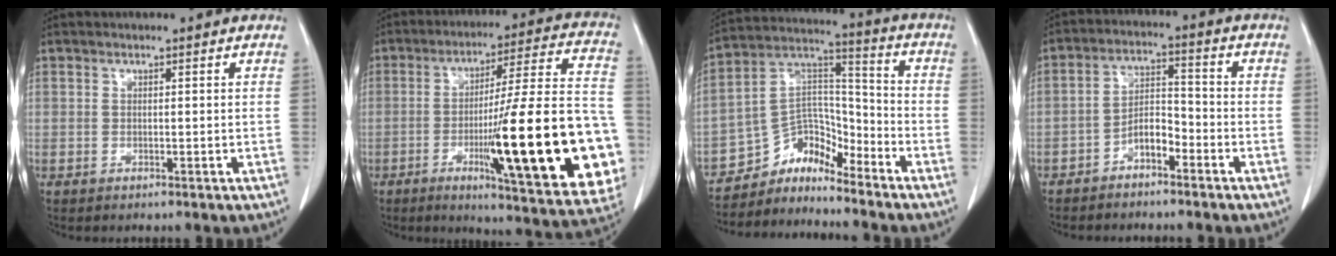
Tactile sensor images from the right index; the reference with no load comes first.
{"total": 27.9, "force": [-6.5, 2.9, 27.0], "torque": [-0.309, 0.003, -0.090]}
{"total": 8.3, "force": [-7.9, 2.4, 0.5], "torque": [-0.002, 0.069, -0.147]}
{"total": 5.1, "force": [-3.2, 2.1, 3.3], "torque": [-0.061, 0.021, -0.059]}